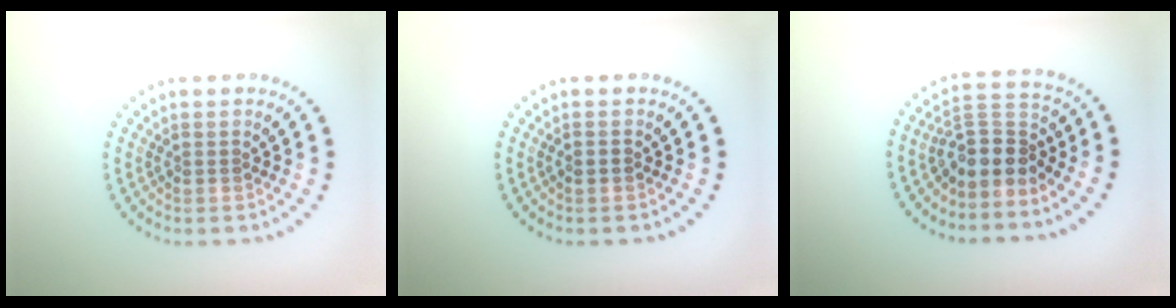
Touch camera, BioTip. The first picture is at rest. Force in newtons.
{"total": 1.0, "press": 1.0, "slide": 0.1}
{"total": 3.6, "press": 2.6, "slide": 2.5}